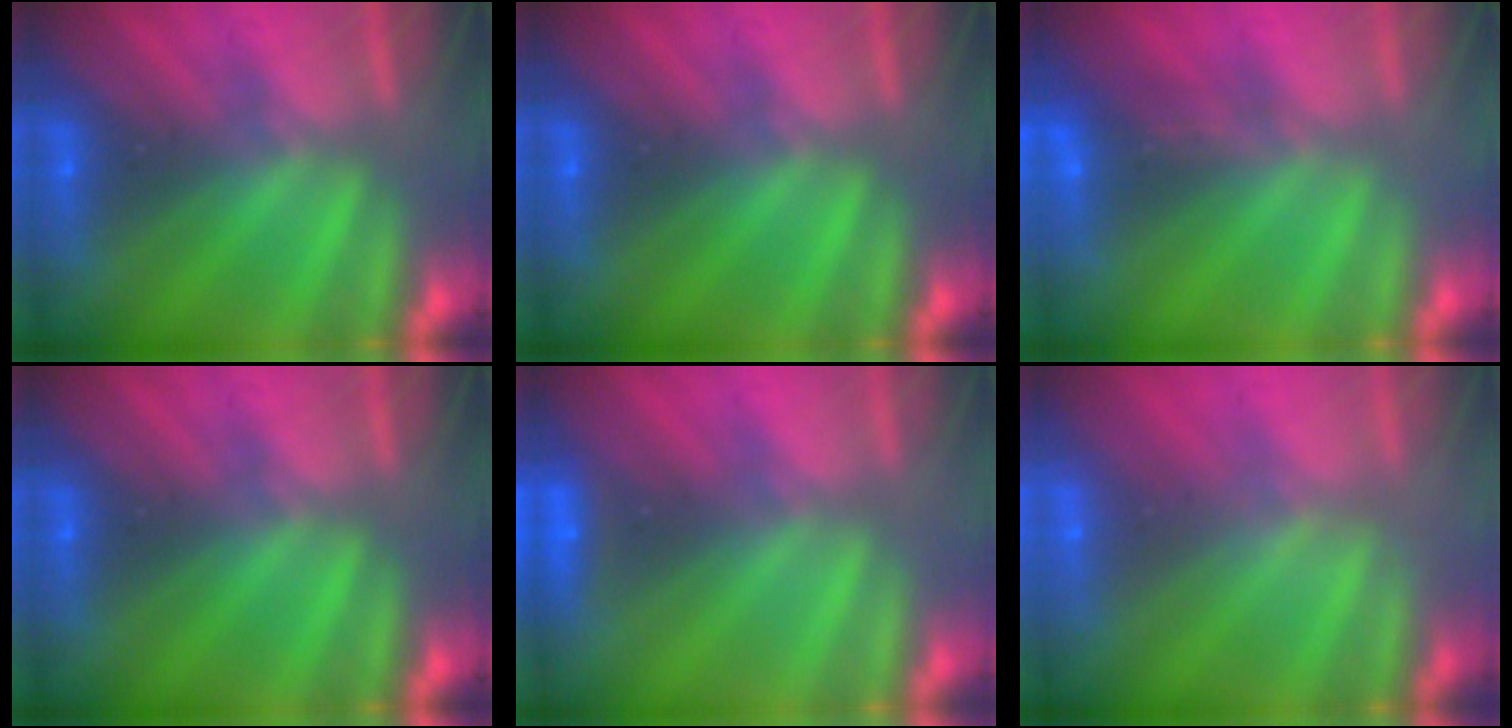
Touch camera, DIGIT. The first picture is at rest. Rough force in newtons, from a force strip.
{"total": 0.0}
{"total": 1.1}
{"total": 0.0}
{"total": 1.9}
{"total": 1.5}